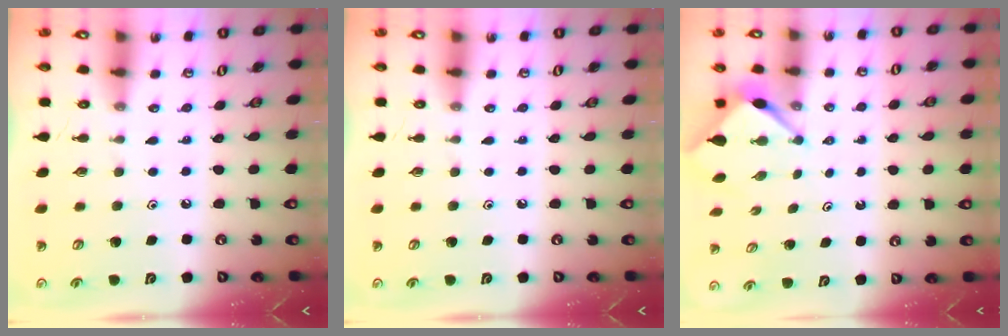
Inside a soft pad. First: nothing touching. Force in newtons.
{"total": 0.0}
{"total": 2.9, "press": 2.9, "slide": 0.3}